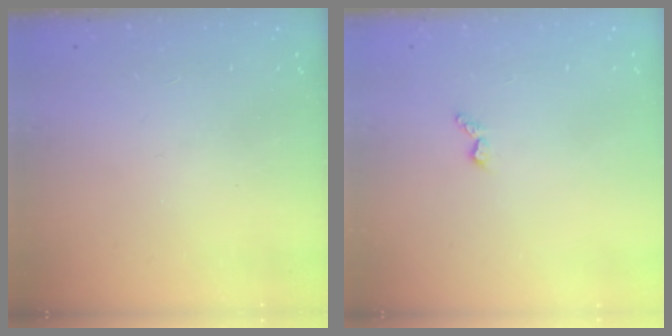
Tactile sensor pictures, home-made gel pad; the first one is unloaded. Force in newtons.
{"total": 3.9, "press": 3.8, "slide": 0.7}